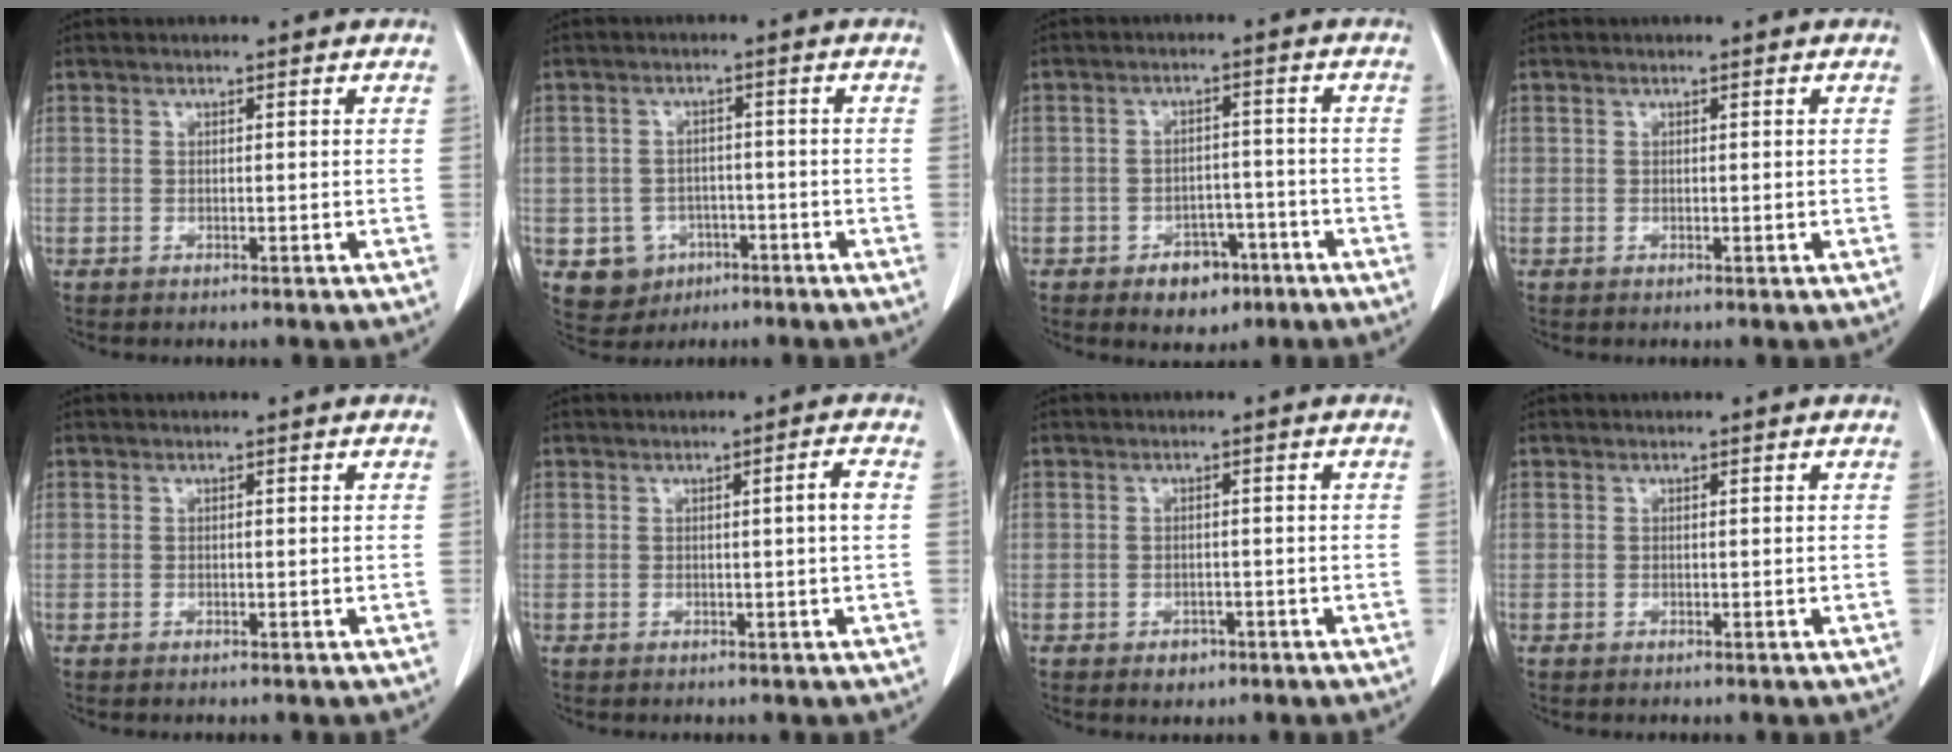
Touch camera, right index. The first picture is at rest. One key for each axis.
{"total": 5.5, "fx": -2.3, "fy": 4.9, "fz": 1.0, "tx": -0.014, "ty": 0.009, "tz": -0.026}
{"total": 5.7, "fx": -3.4, "fy": 3.6, "fz": 2.9, "tx": -0.036, "ty": 0.008, "tz": -0.043}
{"total": 0.0}
{"total": 0.0}
{"total": 2.2, "fx": 0.1, "fy": -0.5, "fz": 2.1, "tx": -0.031, "ty": 0.000, "tz": 0.003}
{"total": 2.0, "fx": -1.1, "fy": 1.5, "fz": 0.7, "tx": -0.006, "ty": 0.004, "tz": -0.009}
{"total": 0.0}